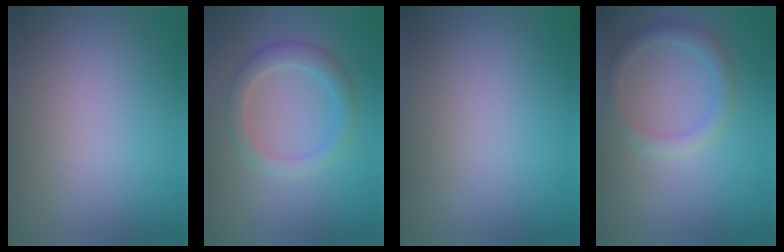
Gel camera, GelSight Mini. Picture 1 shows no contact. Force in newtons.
{"total": 2.6, "press": 2.6, "slide": 0.1}
{"total": 0.0}
{"total": 2.1, "press": 2.1, "slide": 0.3}